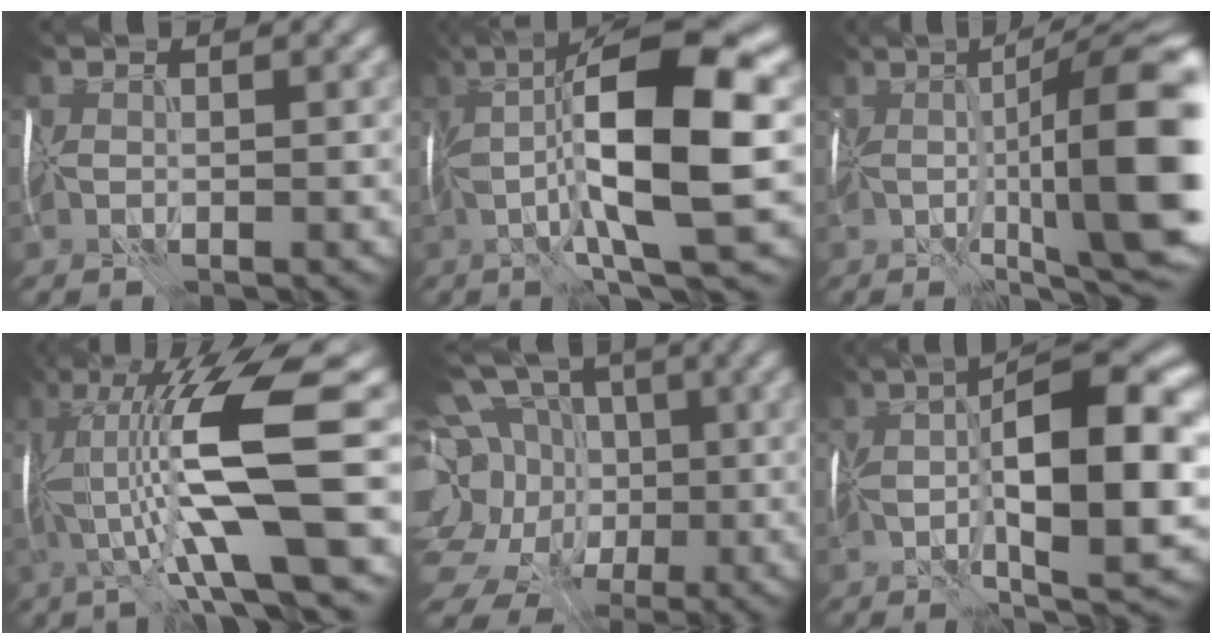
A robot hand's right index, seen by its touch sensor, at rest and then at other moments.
{"total": 12.7, "force": [0.9, 2.4, 12.5], "torque": [-0.216, 0.018, 0.015]}
{"total": 15.9, "force": [-1.0, 4.2, 15.3], "torque": [-0.196, -0.002, -0.003]}
{"total": 12.4, "force": [0.5, 1.9, 12.3], "torque": [-0.223, 0.016, 0.007]}
{"total": 16.1, "force": [-2.0, 13.9, 7.8], "torque": [-0.177, 0.011, -0.047]}
{"total": 13.3, "force": [0.2, 3.5, 12.9], "torque": [-0.204, 0.006, 0.011]}